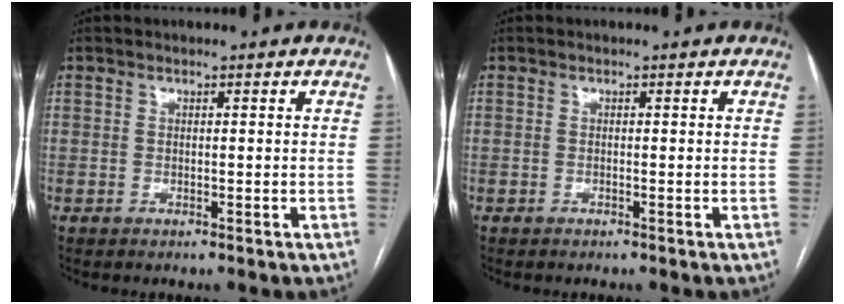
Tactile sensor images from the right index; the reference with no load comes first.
{"total": 0.0}